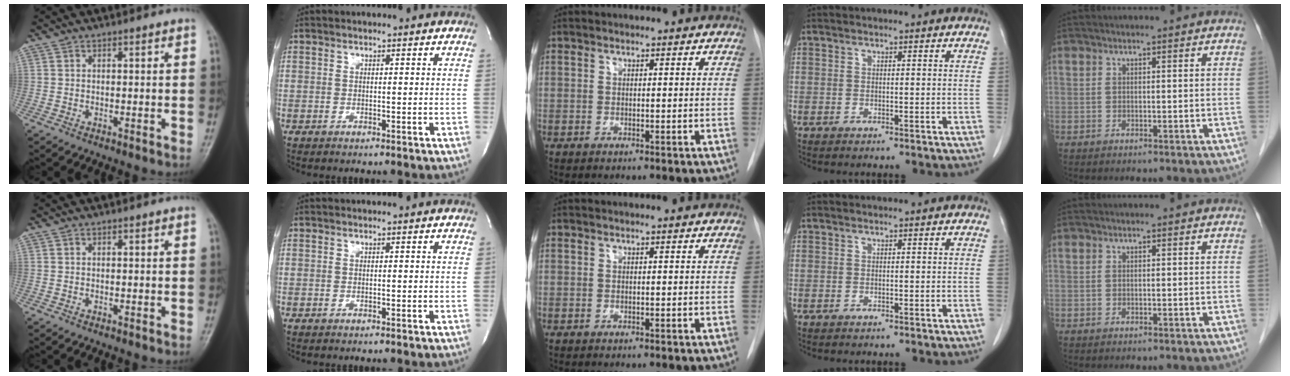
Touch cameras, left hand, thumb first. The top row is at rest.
{}